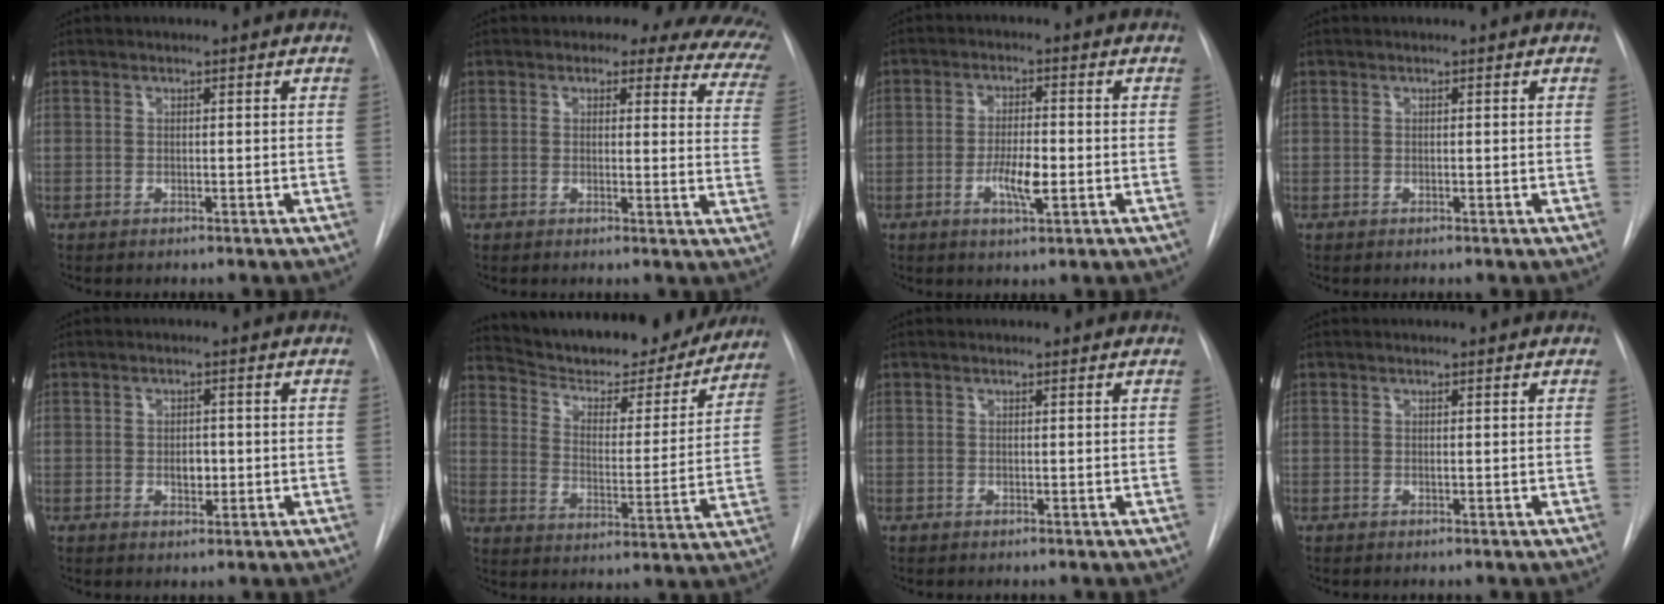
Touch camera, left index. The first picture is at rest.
{"total": 14.8, "force": [10.9, 5.8, 8.2], "torque": [-0.077, -0.006, 0.093]}
{"total": 5.3, "force": [-1.4, 1.3, 5.0], "torque": [-0.092, -0.003, -0.024]}
{"total": 0.0}
{"total": 2.4, "force": [-0.2, 1.5, 1.9], "torque": [-0.028, 0.000, 0.000]}
{"total": 23.3, "force": [21.2, 5.1, 8.0], "torque": [-0.124, -0.022, 0.292]}
{"total": 0.7, "force": [0.6, 0.1, 0.1], "torque": [-0.005, 0.004, 0.007]}
{"total": 0.0}